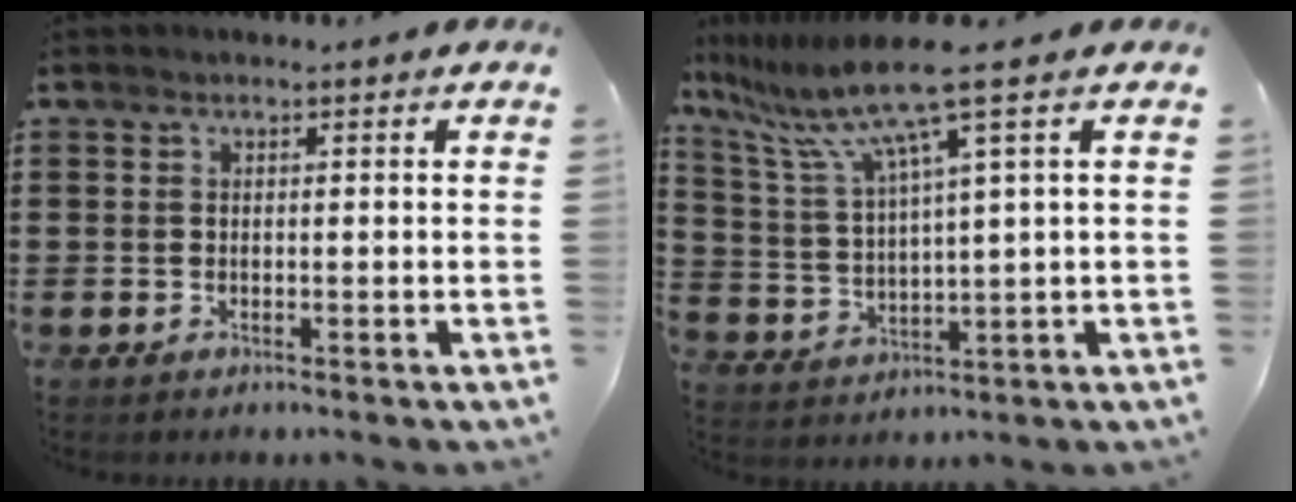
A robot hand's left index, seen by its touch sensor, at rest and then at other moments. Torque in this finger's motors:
{"motor_torque": [1.04, -1.10, 0.63, 0.21]}